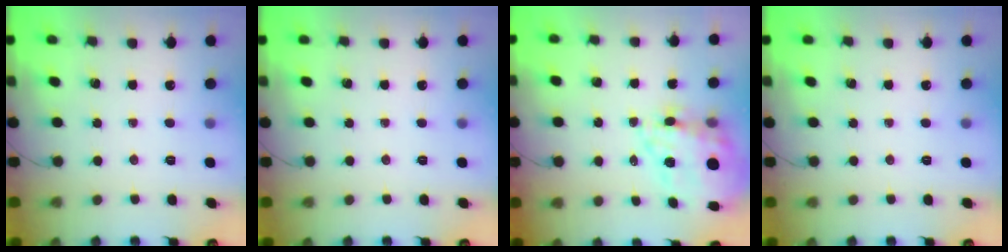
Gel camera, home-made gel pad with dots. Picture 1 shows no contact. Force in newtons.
{"total": 0.0}
{"total": 14.4, "press": 13.9, "slide": 4.0}
{"total": 0.0}